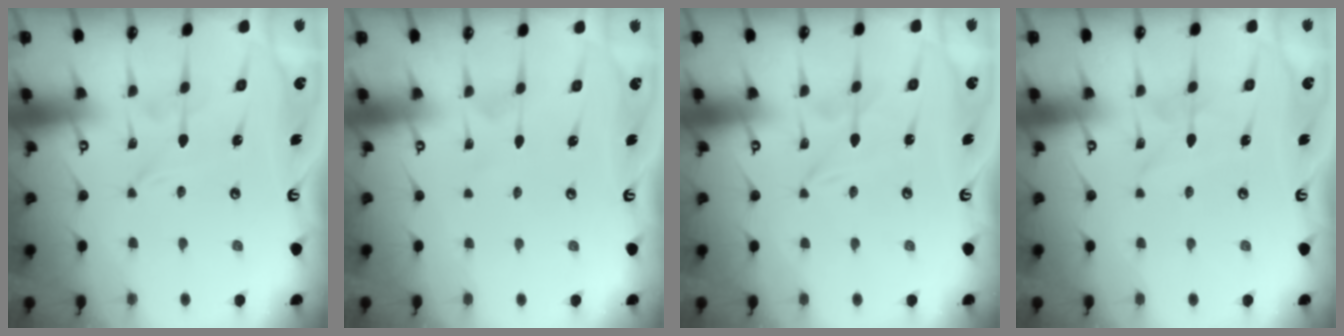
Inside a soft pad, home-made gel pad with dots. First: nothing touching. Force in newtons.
{"total": 1.3, "press": 1.3, "slide": 0.2}
{"total": 0.0}
{"total": 2.4, "press": 2.3, "slide": 0.3}